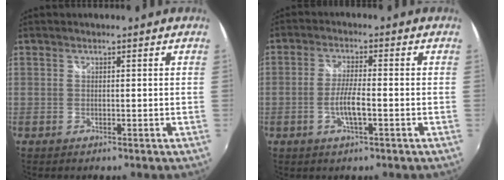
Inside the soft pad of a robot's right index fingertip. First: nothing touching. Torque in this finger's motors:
{"motor_torque": [0.51, -0.06, 0.36, 0.08]}